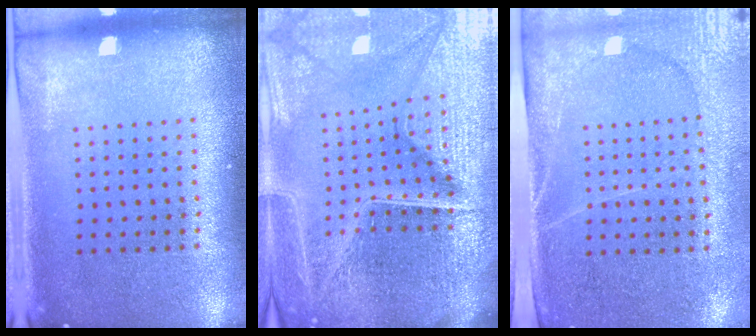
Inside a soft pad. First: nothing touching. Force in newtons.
{"total": 7.1, "press": 6.3, "slide": 3.4}
{"total": 2.9, "press": 2.7, "slide": 1.2}